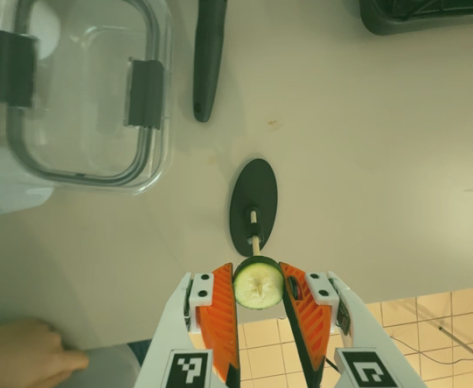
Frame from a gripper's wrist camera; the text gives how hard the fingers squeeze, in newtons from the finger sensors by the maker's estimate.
{"total": 5.7, "left": 5.5, "right": 5.8}